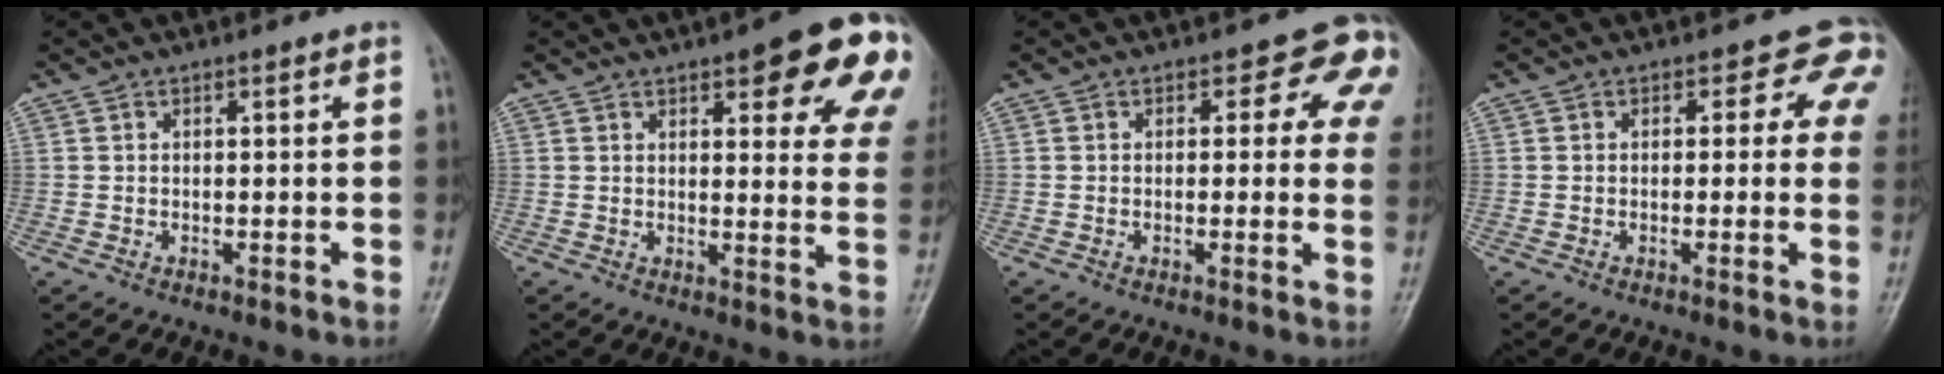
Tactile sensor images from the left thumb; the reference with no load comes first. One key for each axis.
{"total": 17.4, "fx": 9.2, "fy": 5.4, "fz": 13.8, "tx": -0.136, "ty": -0.030, "tz": 0.101}
{"total": 6.9, "fx": 3.2, "fy": 4.5, "fz": 4.2, "tx": -0.002, "ty": -0.009, "tz": 0.014}
{"total": 5.0, "fx": 2.5, "fy": 3.7, "fz": 2.3, "tx": 0.011, "ty": -0.007, "tz": 0.001}